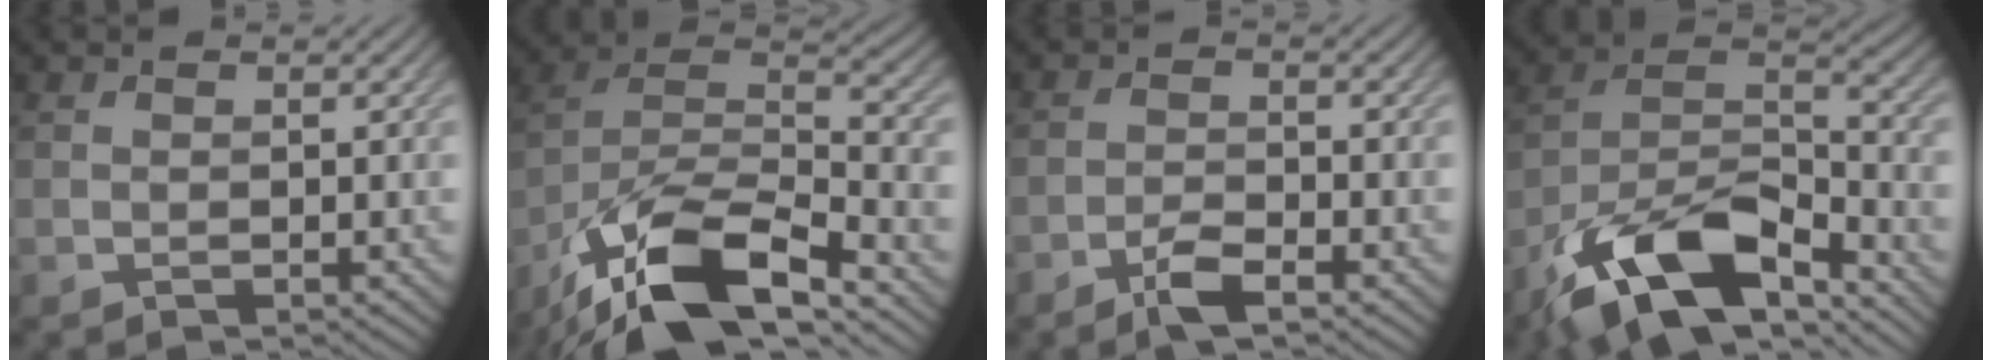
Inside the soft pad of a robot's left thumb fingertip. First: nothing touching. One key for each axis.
{"total": 15.9, "fx": -10.3, "fy": 5.9, "fz": 10.7, "tx": -0.220, "ty": -0.011, "tz": -0.195}
{"total": 3.8, "fx": -2.7, "fy": 0.7, "fz": 2.6, "tx": -0.057, "ty": 0.002, "tz": -0.057}
{"total": 15.0, "fx": -9.9, "fy": 5.9, "fz": 9.7, "tx": -0.189, "ty": -0.009, "tz": -0.196}